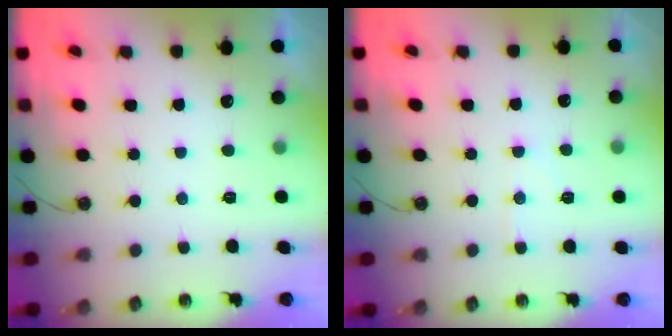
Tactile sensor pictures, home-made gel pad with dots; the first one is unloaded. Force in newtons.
{"total": 4.8, "press": 4.7, "slide": 0.5}